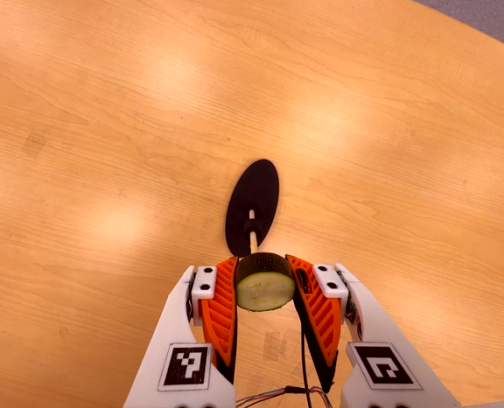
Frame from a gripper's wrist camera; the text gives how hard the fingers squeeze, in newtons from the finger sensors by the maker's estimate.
{"total": 11.4, "left": 11.4, "right": 11.5}